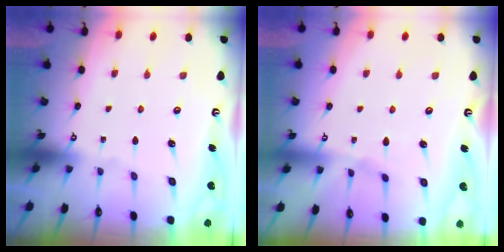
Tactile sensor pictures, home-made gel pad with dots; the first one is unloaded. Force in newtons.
{"total": 4.3, "press": 4.3, "slide": 0.7}